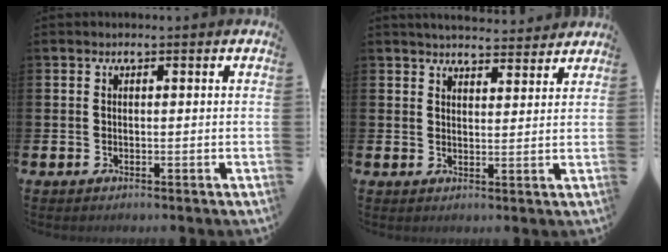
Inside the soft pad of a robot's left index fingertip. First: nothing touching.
{"total": 4.3, "force": [4.2, 0.7, 0.2], "torque": [-0.008, -0.023, 0.076]}